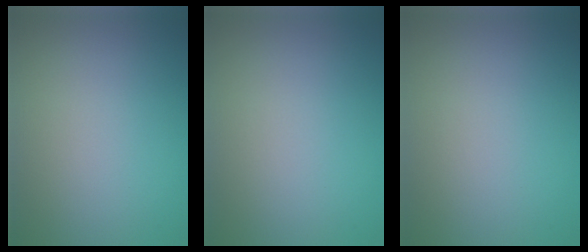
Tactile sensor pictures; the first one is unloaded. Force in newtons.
{"total": 0.0}
{"total": 0.0}